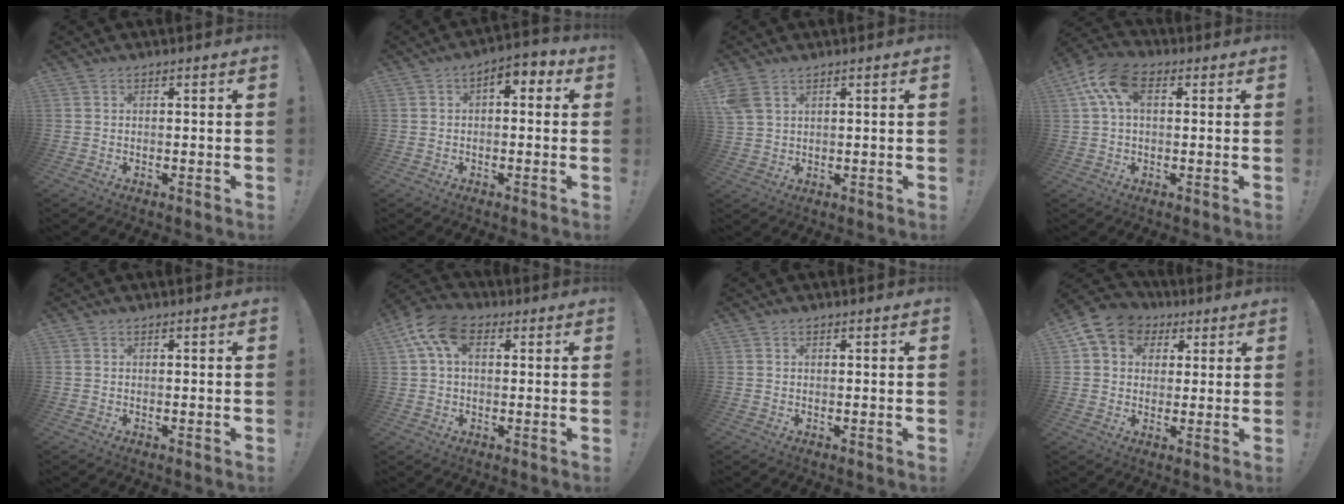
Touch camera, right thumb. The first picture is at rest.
{"total": 4.1, "force": [0.4, 2.5, 3.2], "torque": [-0.038, -0.003, 0.004]}
{"total": 4.6, "force": [3.1, 2.2, 2.5], "torque": [-0.045, -0.010, 0.063]}
{"total": 11.9, "force": [3.7, 6.9, 9.0], "torque": [-0.180, 0.001, 0.070]}
{"total": 0.0}
{"total": 12.0, "force": [4.0, 7.3, 8.6], "torque": [-0.167, 0.000, 0.074]}
{"total": 0.0}
{"total": 9.0, "force": [2.8, 7.8, 3.4], "torque": [-0.047, -0.004, 0.059]}